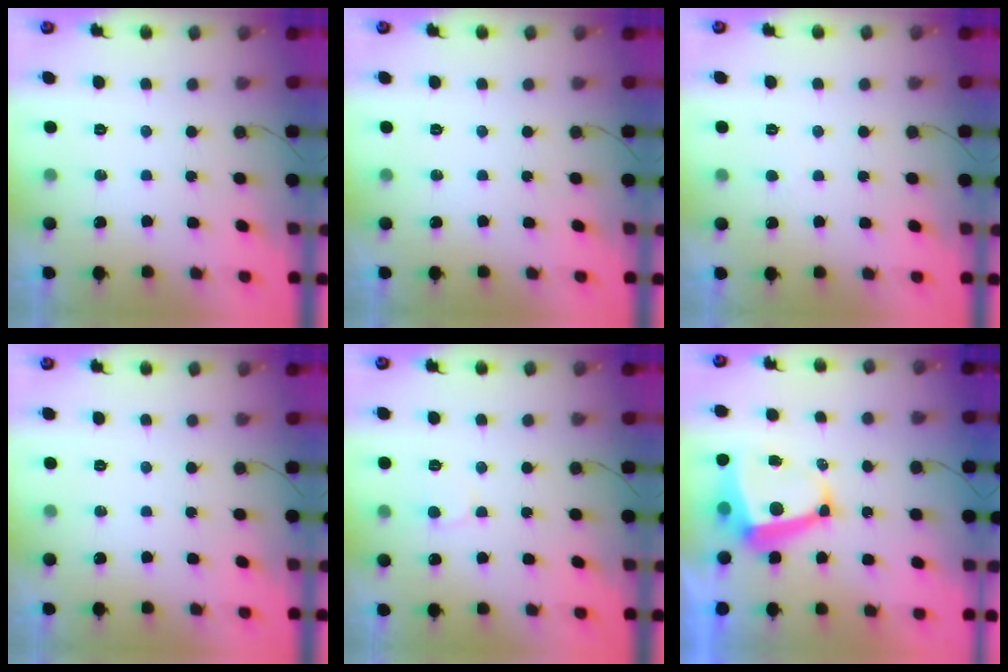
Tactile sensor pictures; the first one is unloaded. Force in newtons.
{"total": 0.0}
{"total": 1.4, "press": 1.4, "slide": 0.2}
{"total": 0.0}
{"total": 6.0, "press": 6.0, "slide": 0.5}
{"total": 8.2, "press": 8.0, "slide": 1.3}